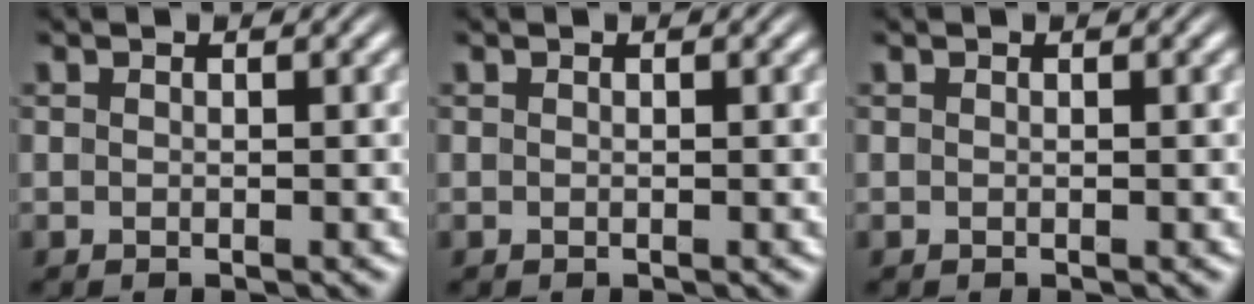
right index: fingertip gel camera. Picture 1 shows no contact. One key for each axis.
{"total": 0.0}
{"total": 0.0}